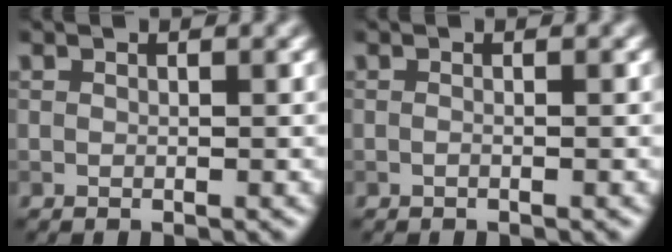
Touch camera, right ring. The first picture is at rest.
{"total": 0.7, "force": [-0.1, 0.3, 0.7], "torque": [-0.010, -0.010, -0.011]}